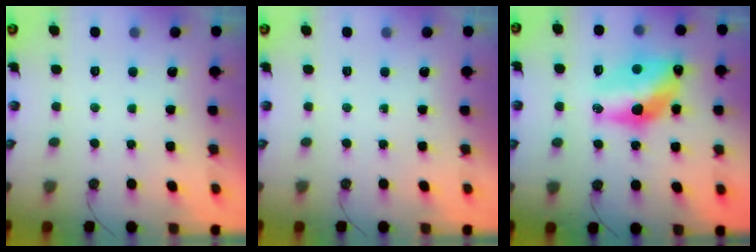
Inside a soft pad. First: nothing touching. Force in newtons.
{"total": 0.0}
{"total": 13.9, "press": 13.8, "slide": 1.3}